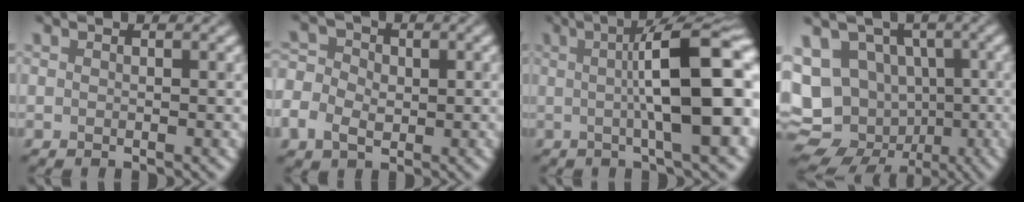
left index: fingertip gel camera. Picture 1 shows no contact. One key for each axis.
{"total": 4.9, "fx": -0.9, "fy": 4.0, "fz": 2.7, "tx": -0.044, "ty": 0.004, "tz": -0.028}
{"total": 12.5, "fx": 0.8, "fy": 3.0, "fz": 12.1, "tx": -0.144, "ty": 0.015, "tz": 0.006}
{"total": 15.5, "fx": -3.5, "fy": 13.6, "fz": 6.6, "tx": -0.151, "ty": -0.006, "tz": -0.063}